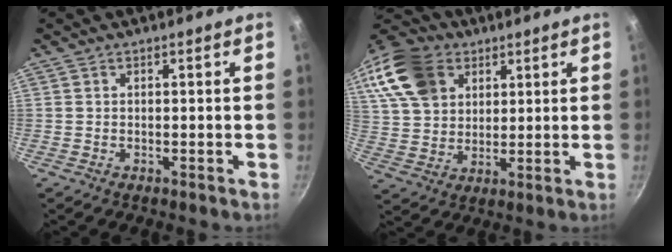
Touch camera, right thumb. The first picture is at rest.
{"total": 16.5, "force": [7.6, 12.0, 8.5], "torque": [-0.150, -0.006, 0.144]}